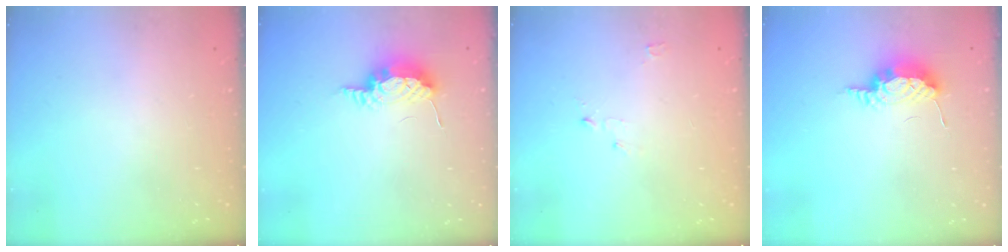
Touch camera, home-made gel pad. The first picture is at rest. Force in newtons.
{"total": 8.6, "press": 8.1, "slide": 2.7}
{"total": 2.7, "press": 2.6, "slide": 0.3}
{"total": 10.8, "press": 8.9, "slide": 6.2}